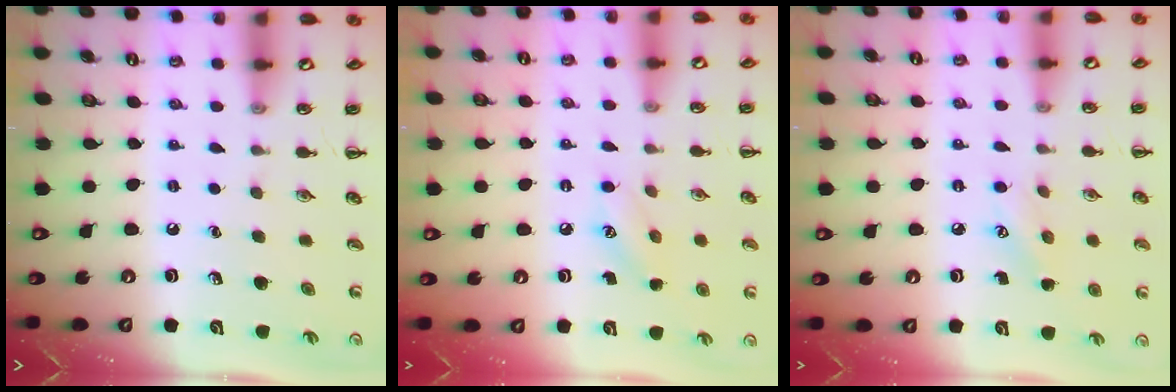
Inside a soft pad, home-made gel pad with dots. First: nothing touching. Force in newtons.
{"total": 7.7, "press": 7.5, "slide": 2.0}
{"total": 5.9, "press": 5.7, "slide": 1.6}